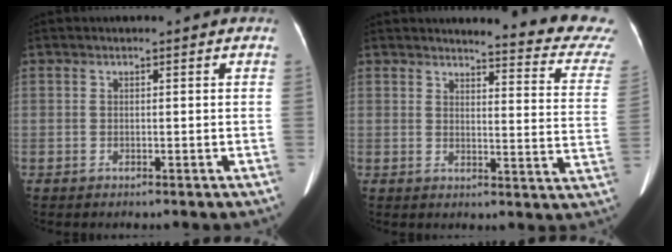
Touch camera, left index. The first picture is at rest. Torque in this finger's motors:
{"motor_torque": [0.31, -1.83, 0.02, 0.01]}